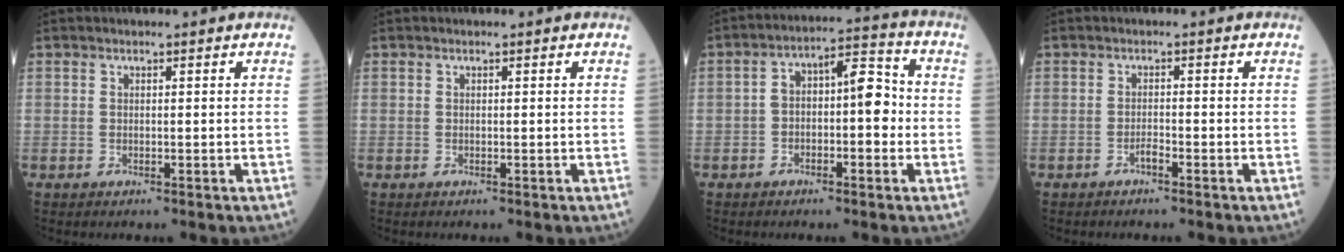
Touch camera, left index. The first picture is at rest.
{"total": 0.0}
{"total": 8.4, "force": [-1.0, 3.2, 7.7], "torque": [-0.125, 0.039, -0.019]}
{"total": 1.1, "force": [-0.9, 0.0, 0.6], "torque": [-0.012, 0.001, -0.017]}